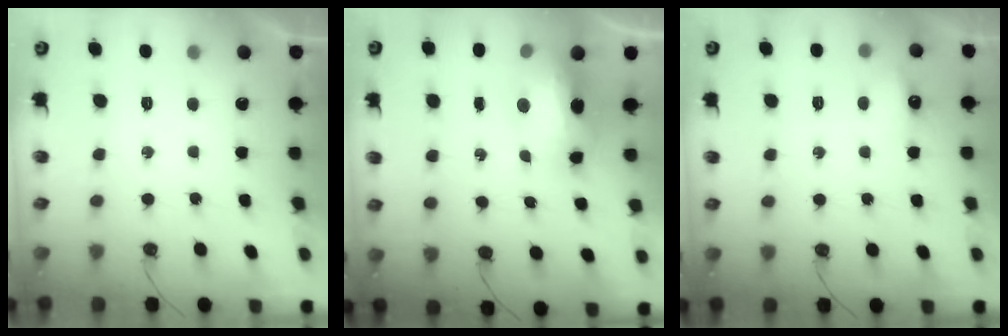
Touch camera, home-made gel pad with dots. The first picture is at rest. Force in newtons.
{"total": 13.4, "press": 13.3, "slide": 1.6}
{"total": 5.4, "press": 5.3, "slide": 1.0}